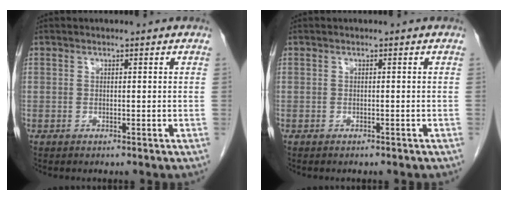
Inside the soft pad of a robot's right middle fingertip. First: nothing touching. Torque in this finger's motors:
{"motor_torque": [-0.49, -0.08, -0.01, 0.01]}